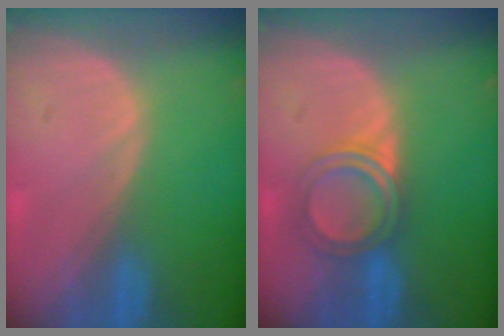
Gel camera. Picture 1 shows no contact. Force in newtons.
{"total": 4.9, "press": 4.7, "slide": 1.4}